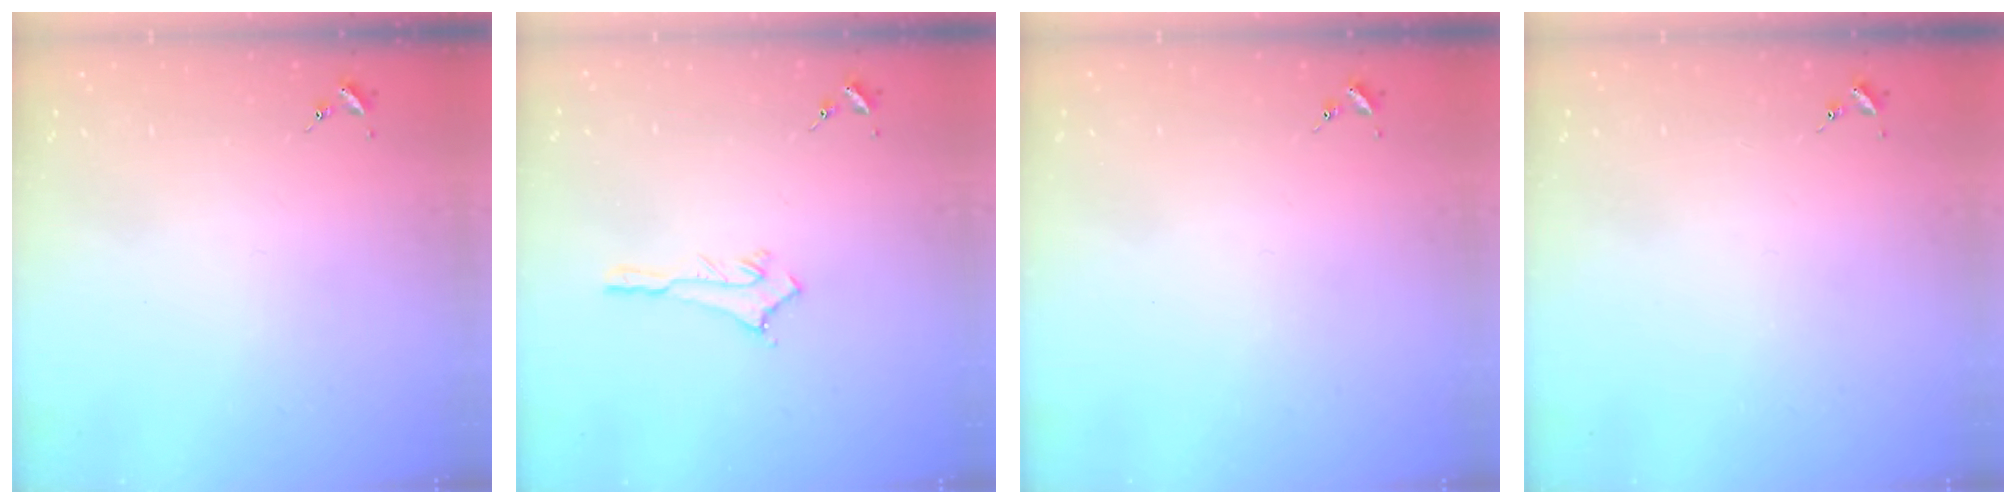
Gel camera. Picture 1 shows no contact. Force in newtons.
{"total": 2.8, "press": 2.8, "slide": 0.3}
{"total": 0.0}
{"total": 0.0}